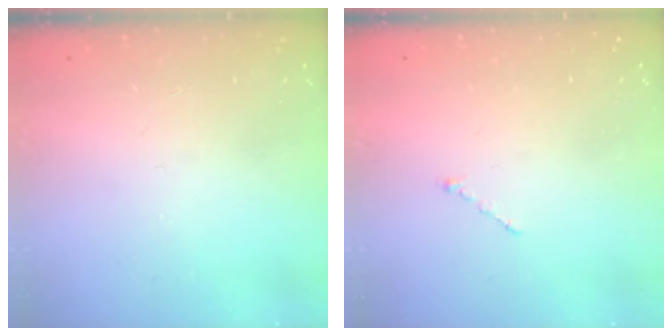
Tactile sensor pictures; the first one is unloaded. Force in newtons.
{"total": 1.0, "press": 0.9, "slide": 0.3}